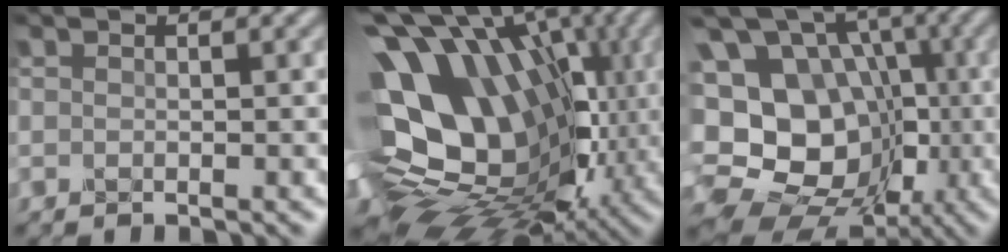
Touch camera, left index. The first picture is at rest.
{"total": 18.1, "force": [1.2, 12.8, 12.7], "torque": [-0.202, -0.004, 0.047]}
{"total": 20.8, "force": [-1.5, 18.3, 9.7], "torque": [-0.209, 0.020, -0.029]}